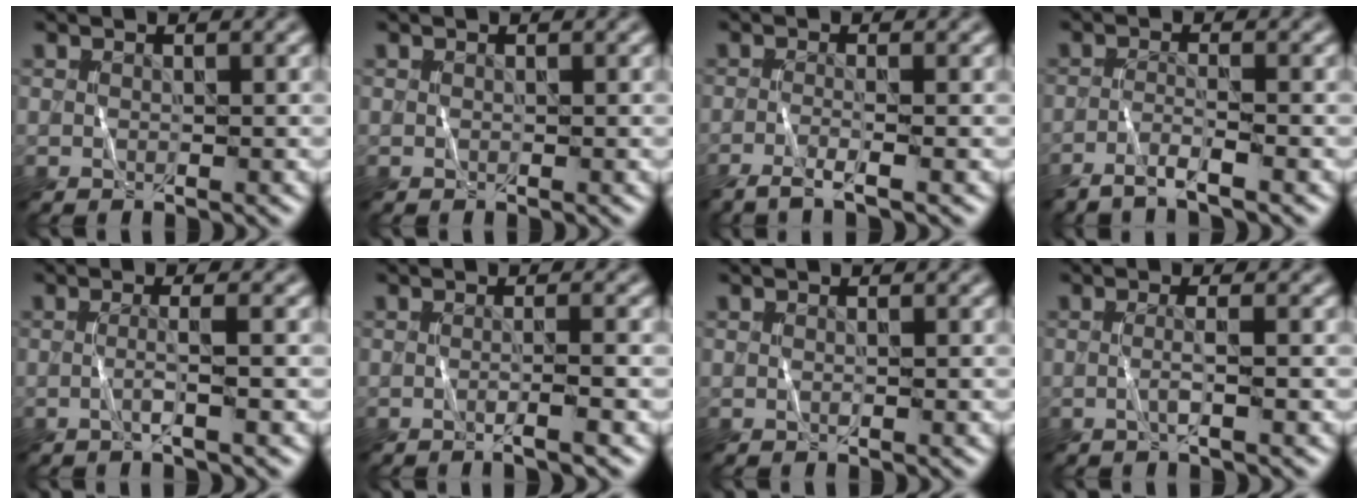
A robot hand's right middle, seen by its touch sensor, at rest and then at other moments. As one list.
[{"total": 0.0}, {"total": 2.3, "force": [-1.5, 0.4, 1.7], "torque": [-0.029, 0.002, -0.040]}, {"total": 2.2, "force": [-1.6, 0.1, 1.4], "torque": [-0.027, 0.007, -0.043]}, {"total": 1.6, "force": [-0.3, 0.2, 1.6], "torque": [-0.028, 0.001, -0.012]}, {"total": 1.8, "force": [-0.7, 0.3, 1.7], "torque": [-0.015, 0.002, -0.020]}, {"total": 0.0}, {"total": 1.3, "force": [-0.2, 0.2, 1.2], "torque": [-0.023, 0.001, -0.008]}]